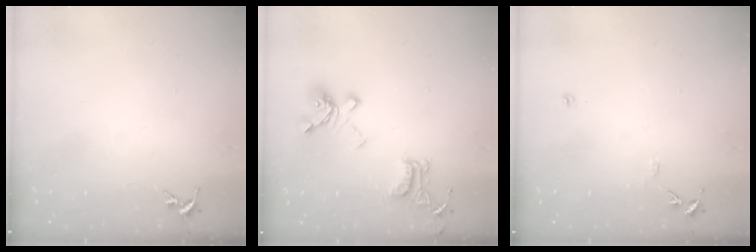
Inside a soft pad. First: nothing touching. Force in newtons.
{"total": 18.4, "press": 18.3, "slide": 1.8}
{"total": 8.1, "press": 8.0, "slide": 0.8}